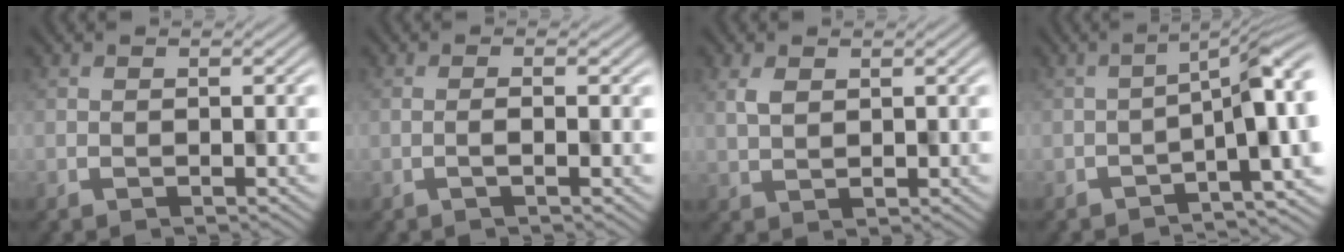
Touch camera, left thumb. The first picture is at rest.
{"total": 1.3, "force": [0.3, -0.1, 1.3], "torque": [-0.011, 0.010, -0.011]}
{"total": 2.6, "force": [1.9, 1.1, 1.4], "torque": [-0.037, -0.005, 0.032]}
{"total": 6.7, "force": [-2.1, 1.6, 6.2], "torque": [-0.074, -0.004, -0.024]}